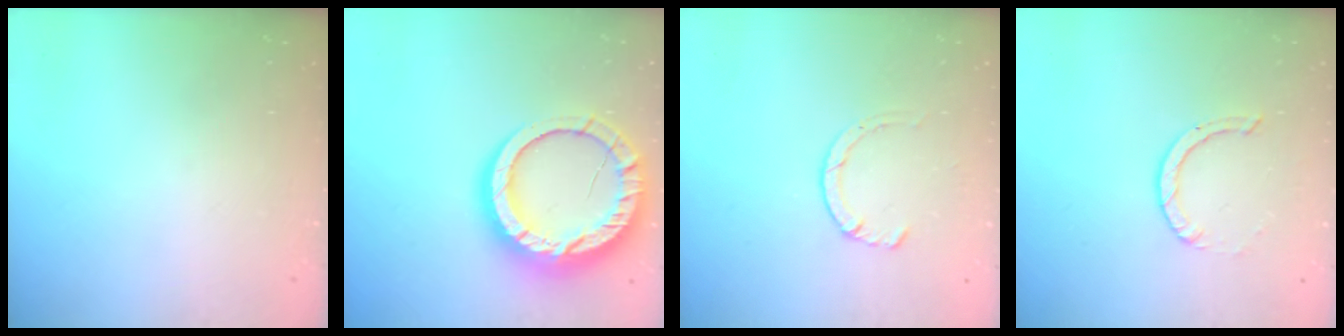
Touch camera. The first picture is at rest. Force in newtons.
{"total": 19.6, "press": 19.5, "slide": 1.8}
{"total": 1.2, "press": 1.2, "slide": 0.3}
{"total": 2.2, "press": 2.2, "slide": 0.2}